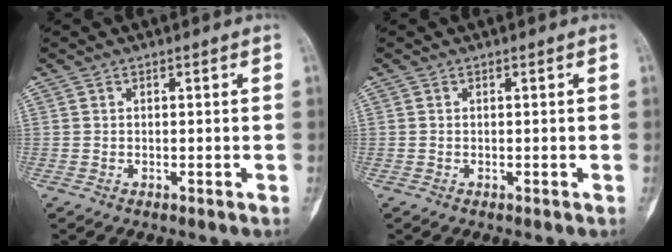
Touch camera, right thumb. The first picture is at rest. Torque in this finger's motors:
{"motor_torque": [0.44, 0.31, -0.01, -0.09, -0.04]}